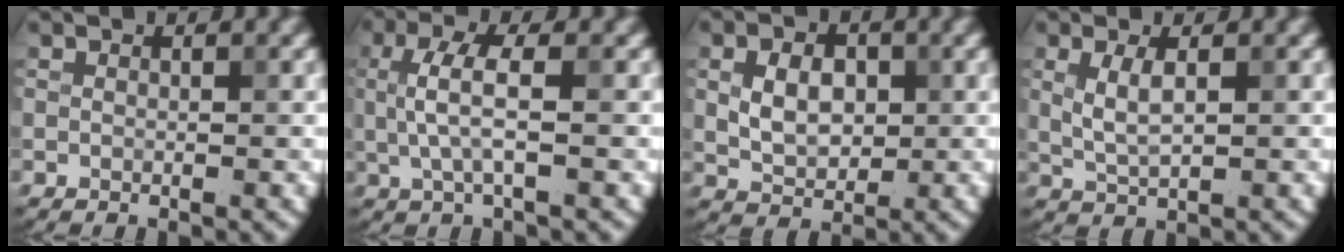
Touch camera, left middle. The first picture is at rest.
{"total": 3.6, "force": [0.2, 0.9, 3.5], "torque": [-0.075, 0.003, 0.005]}
{"total": 3.9, "force": [0.5, 2.7, 2.7], "torque": [-0.055, 0.000, 0.007]}
{"total": 2.3, "force": [0.6, 0.7, 2.1], "torque": [-0.048, -0.001, 0.015]}